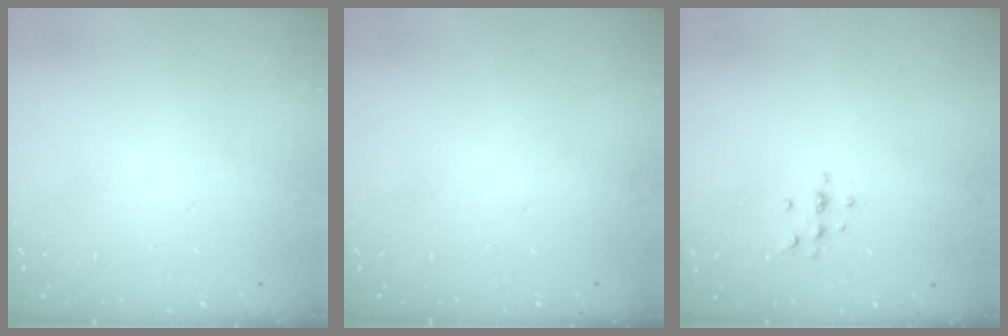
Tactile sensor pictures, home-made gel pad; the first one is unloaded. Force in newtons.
{"total": 0.0}
{"total": 3.7, "press": 3.7, "slide": 0.5}